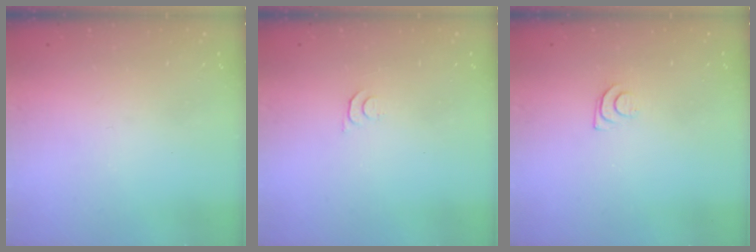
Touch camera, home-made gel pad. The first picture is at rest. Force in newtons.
{"total": 4.1, "press": 4.0, "slide": 0.6}
{"total": 4.2, "press": 4.2, "slide": 0.5}